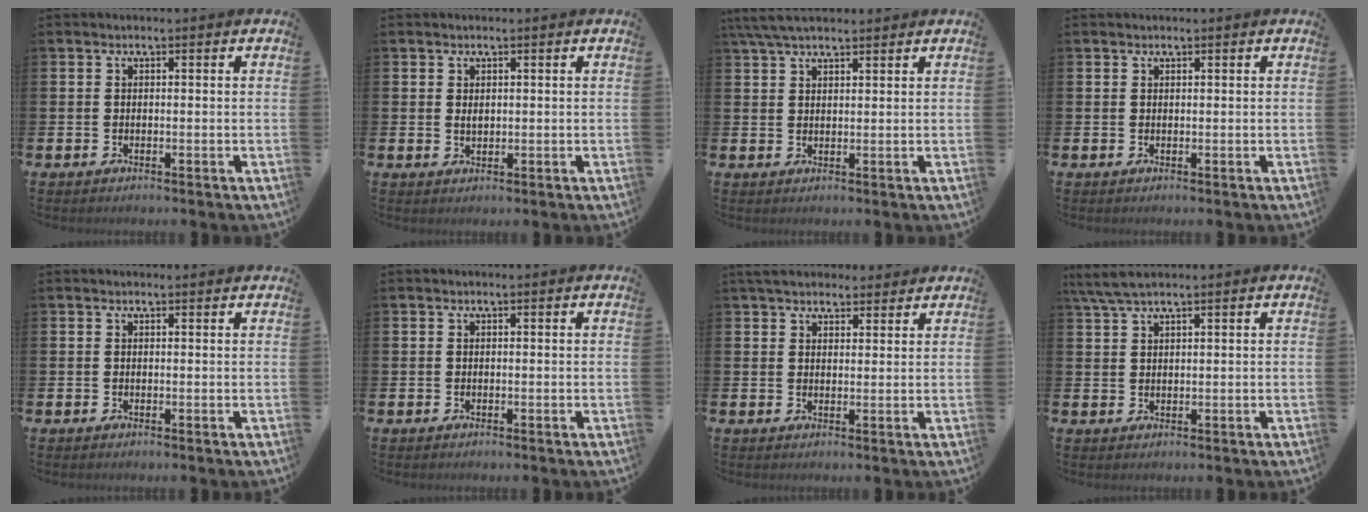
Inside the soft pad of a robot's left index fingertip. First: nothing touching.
{"total": 1.1, "force": [0.8, 0.6, 0.6], "torque": [-0.001, -0.002, 0.011]}
{"total": 4.9, "force": [4.1, 1.4, 2.2], "torque": [-0.048, -0.007, 0.076]}
{"total": 0.6, "force": [0.5, 0.2, 0.1], "torque": [0.002, 0.000, 0.009]}
{"total": 0.0}
{"total": 0.0}
{"total": 4.3, "force": [3.9, 1.6, 0.8], "torque": [-0.022, -0.009, 0.074]}
{"total": 3.6, "force": [3.0, 0.6, 2.0], "torque": [-0.049, 0.000, 0.056]}